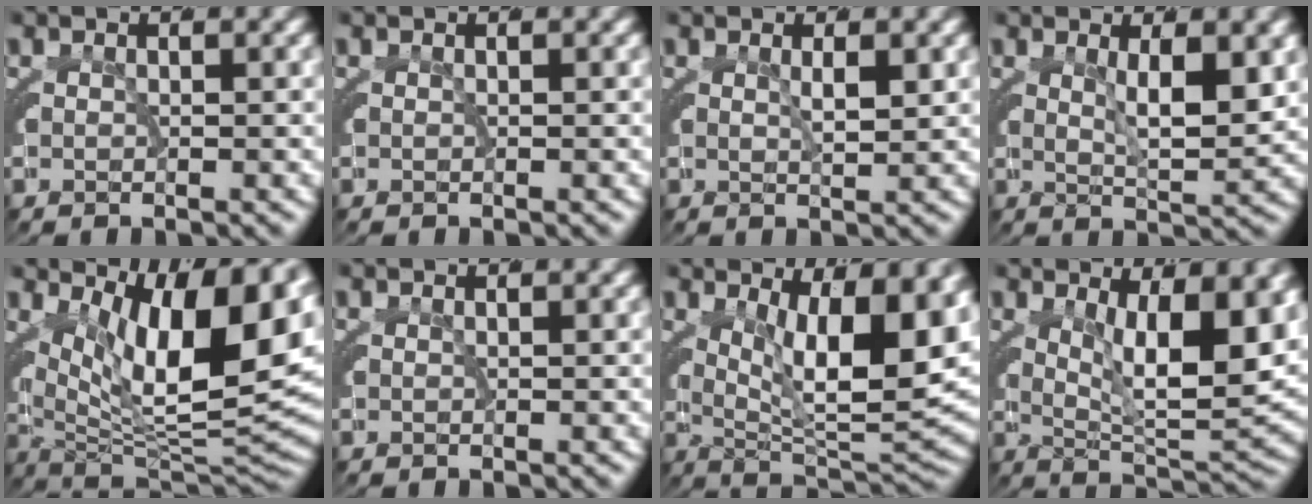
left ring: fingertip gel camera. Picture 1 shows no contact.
{"total": 0.0}
{"total": 1.6, "force": [0.8, -0.4, 1.3], "torque": [-0.020, -0.011, 0.021]}
{"total": 3.5, "force": [1.5, -0.2, 3.2], "torque": [-0.044, -0.015, 0.033]}
{"total": 16.1, "force": [2.9, 7.4, 13.9], "torque": [-0.178, -0.003, 0.056]}
{"total": 0.0}
{"total": 11.1, "force": [2.6, 3.9, 10.1], "torque": [-0.130, -0.008, 0.051]}
{"total": 8.8, "force": [2.4, 2.5, 8.1], "torque": [-0.113, -0.011, 0.049]}